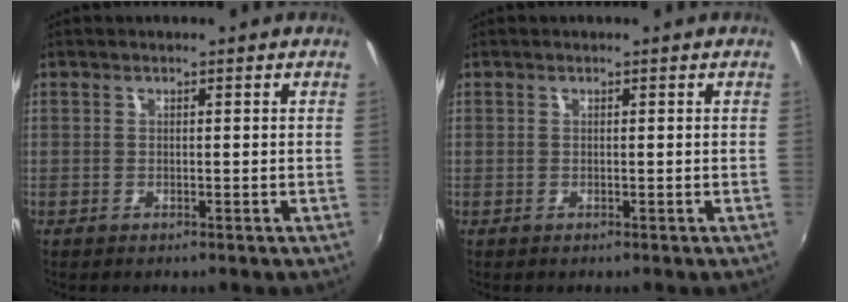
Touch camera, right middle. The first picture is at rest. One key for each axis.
{"total": 0.0}